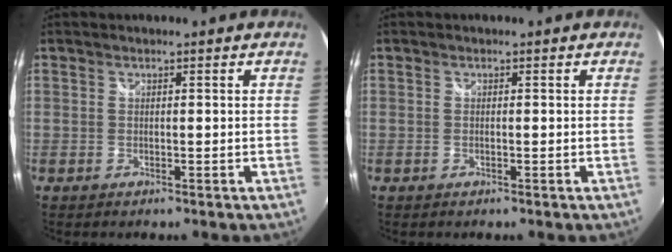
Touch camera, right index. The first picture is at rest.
{"total": 0.0}